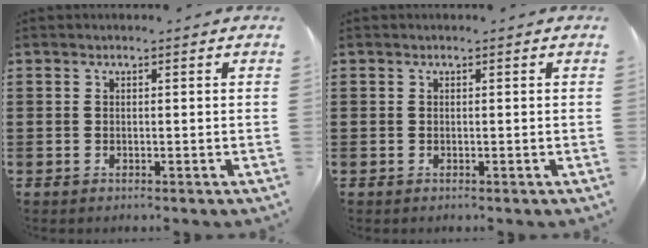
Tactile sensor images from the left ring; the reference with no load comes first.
{"total": 0.0}